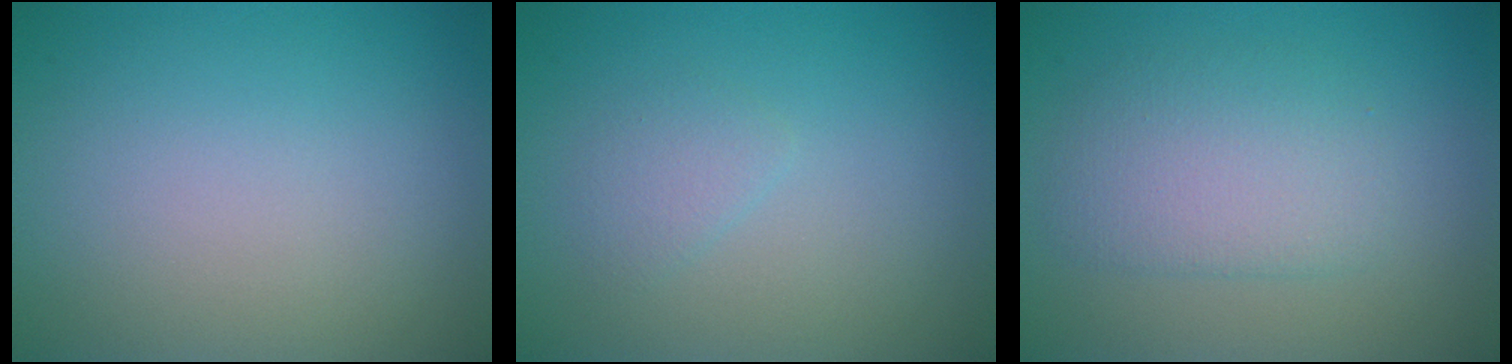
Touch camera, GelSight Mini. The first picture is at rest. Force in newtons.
{"total": 1.3, "press": 1.3, "slide": 0.1}
{"total": 3.6, "press": 3.6, "slide": 0.2}